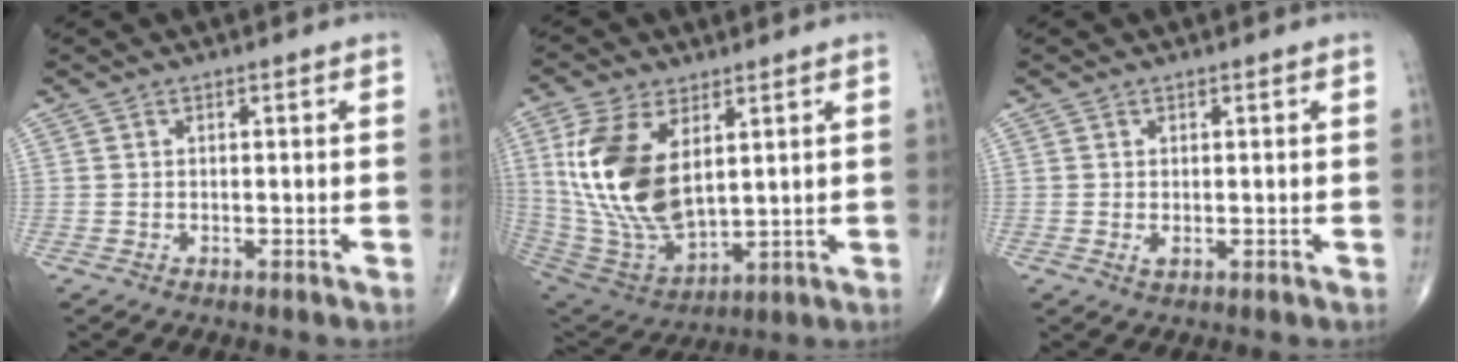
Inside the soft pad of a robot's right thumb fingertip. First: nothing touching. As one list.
[{"total": 18.6, "force": [4.6, 9.9, 15.0], "torque": [-0.296, -0.025, 0.103]}, {"total": 0.9, "force": [0.0, 0.5, 0.8], "torque": [-0.013, -0.003, 0.000]}]